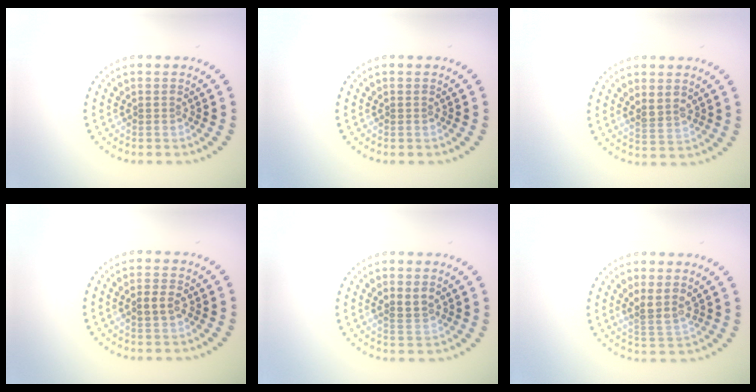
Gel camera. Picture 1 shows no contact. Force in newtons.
{"total": 0.0}
{"total": 1.8, "press": 1.6, "slide": 0.9}
{"total": 1.8, "press": 1.8, "slide": 0.1}
{"total": 1.9, "press": 1.8, "slide": 0.5}
{"total": 2.5, "press": 2.0, "slide": 1.5}